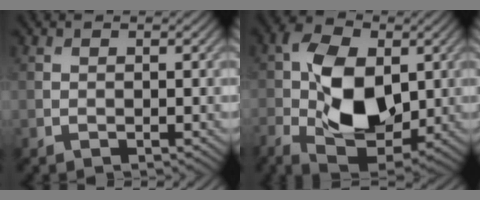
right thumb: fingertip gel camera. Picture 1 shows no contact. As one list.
[{"total": 12.7, "force": [-0.7, 7.7, 10.1], "torque": [-0.199, -0.007, -0.015]}]